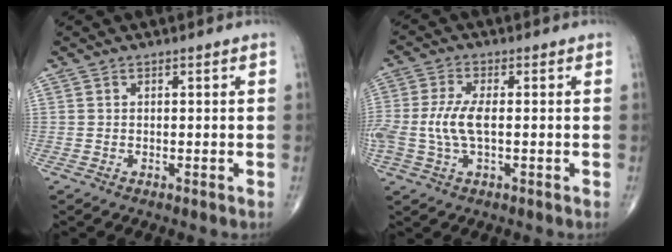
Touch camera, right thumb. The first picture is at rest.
{"total": 7.0, "force": [-0.5, 2.9, 6.4], "torque": [-0.162, 0.004, -0.010]}